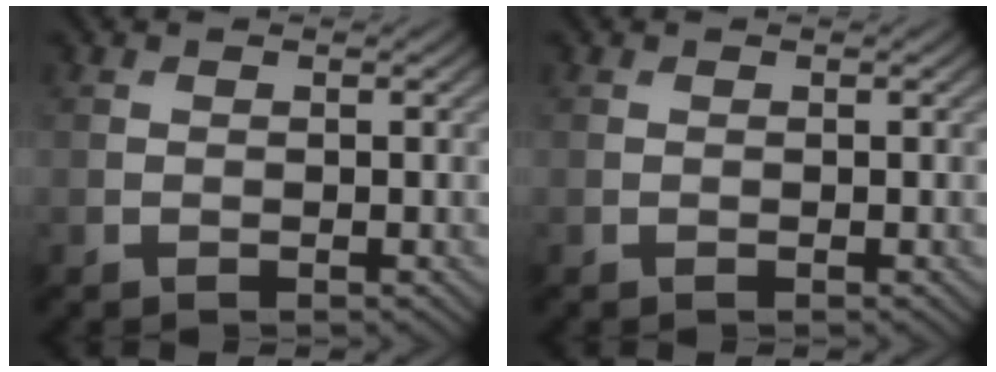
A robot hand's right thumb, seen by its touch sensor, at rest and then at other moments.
{"total": 0.0}